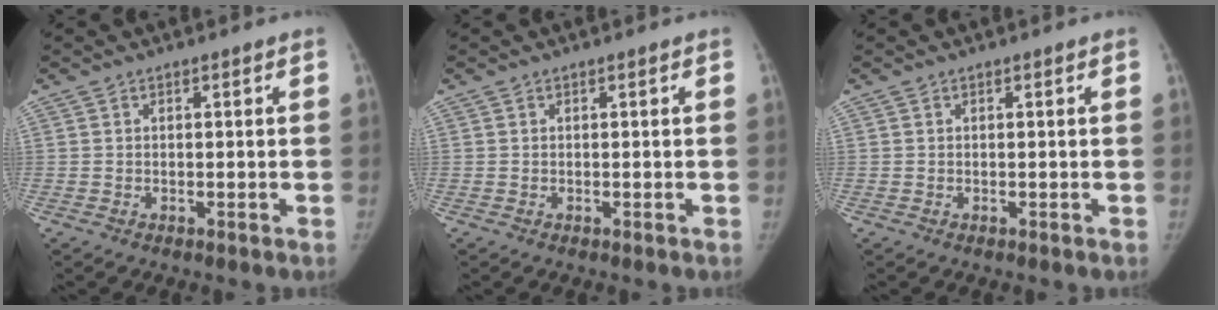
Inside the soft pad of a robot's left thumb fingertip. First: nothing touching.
{"total": 0.0}
{"total": 0.0}